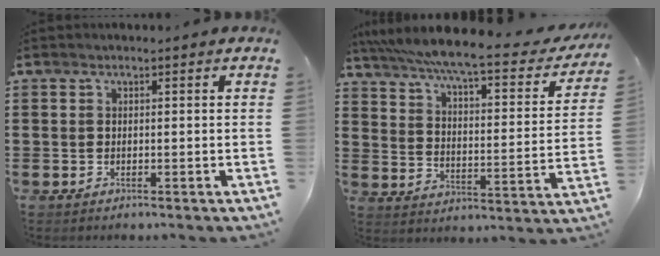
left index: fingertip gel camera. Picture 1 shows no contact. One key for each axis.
{"total": 7.1, "fx": 6.0, "fy": -0.5, "fz": 3.9, "tx": -0.102, "ty": -0.046, "tz": 0.097}